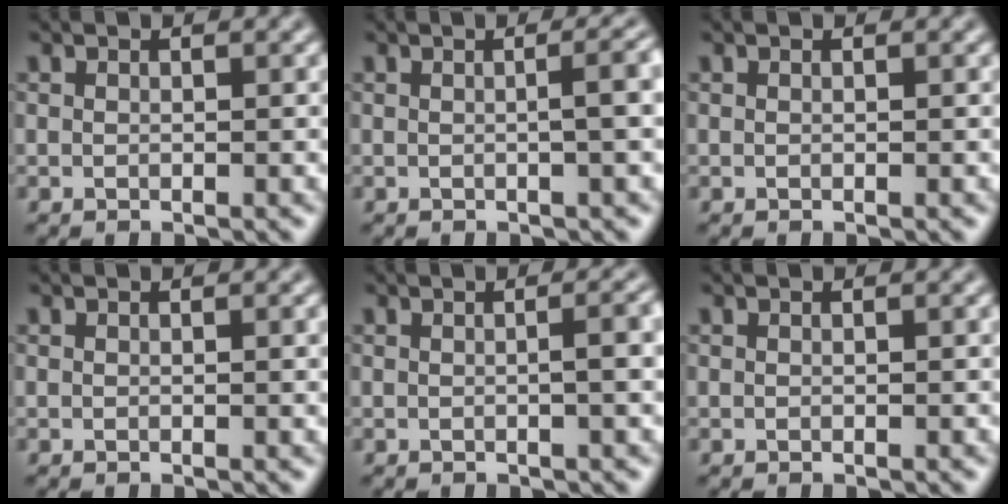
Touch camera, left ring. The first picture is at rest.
{"total": 3.1, "force": [0.2, 1.1, 2.9], "torque": [-0.023, 0.014, -0.001]}
{"total": 0.0}
{"total": 0.6, "force": [0.1, 0.1, 0.6], "torque": [-0.006, 0.001, 0.001]}
{"total": 2.7, "force": [0.1, 0.8, 2.5], "torque": [-0.022, 0.009, -0.001]}
{"total": 0.0}